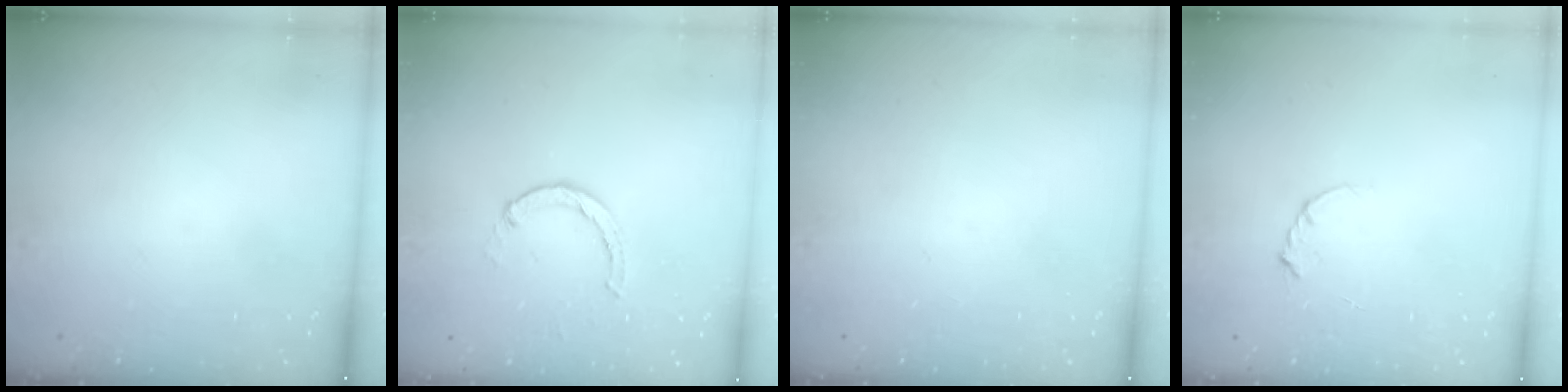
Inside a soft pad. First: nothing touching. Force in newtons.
{"total": 1.8, "press": 1.8, "slide": 0.2}
{"total": 0.0}
{"total": 2.9, "press": 2.9, "slide": 0.3}